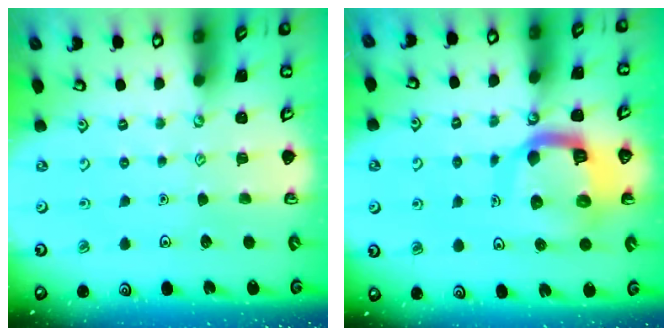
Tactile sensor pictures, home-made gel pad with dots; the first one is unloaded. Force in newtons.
{"total": 12.1, "press": 12.0, "slide": 1.4}